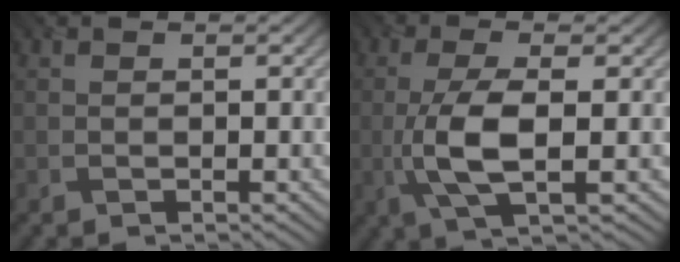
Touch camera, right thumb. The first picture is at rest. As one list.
[{"total": 6.6, "force": [-0.8, 2.1, 6.2], "torque": [-0.137, -0.001, -0.020]}]